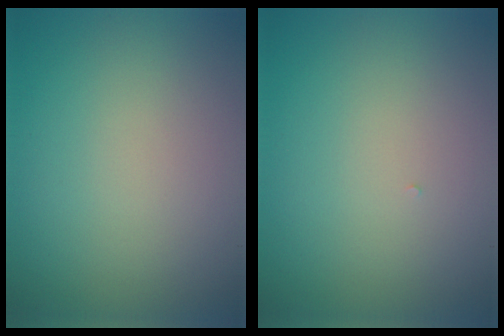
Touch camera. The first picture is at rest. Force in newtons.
{"total": 0.0}